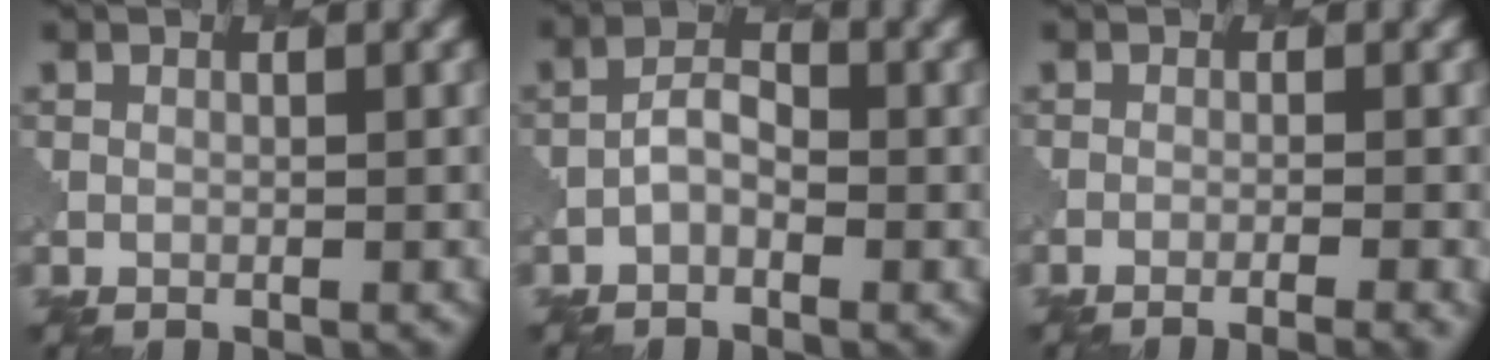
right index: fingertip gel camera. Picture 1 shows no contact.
{"total": 1.7, "force": [-0.8, 1.0, 1.2], "torque": [-0.022, 0.005, -0.020]}
{"total": 3.4, "force": [-1.7, 1.0, 2.7], "torque": [-0.022, 0.006, -0.028]}